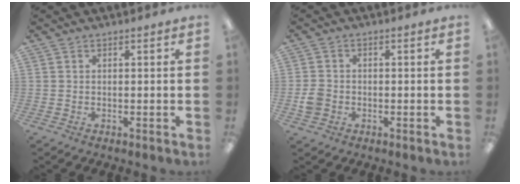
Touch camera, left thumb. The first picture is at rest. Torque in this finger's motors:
{"motor_torque": [-0.03, 0.11, 0.11, -0.17, 0.02]}